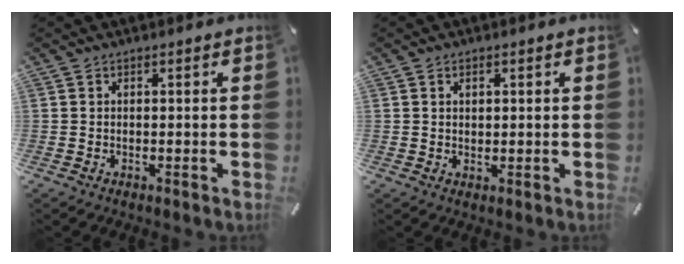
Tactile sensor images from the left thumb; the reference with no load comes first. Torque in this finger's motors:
{"motor_torque": [-0.42, -0.36, -0.19, 0.21, 0.00]}